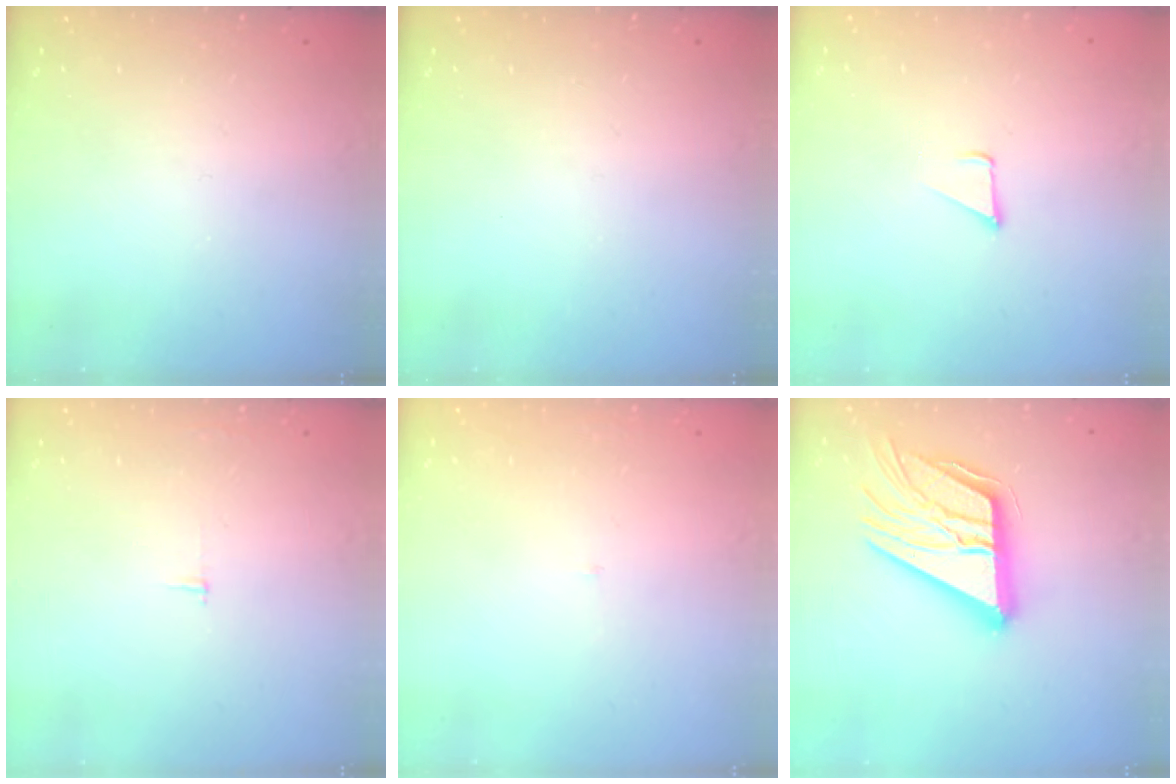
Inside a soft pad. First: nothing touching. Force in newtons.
{"total": 0.0}
{"total": 1.7, "press": 1.7, "slide": 0.1}
{"total": 2.3, "press": 2.3, "slide": 0.2}
{"total": 2.1, "press": 2.1, "slide": 0.1}
{"total": 21.6, "press": 21.5, "slide": 2.3}